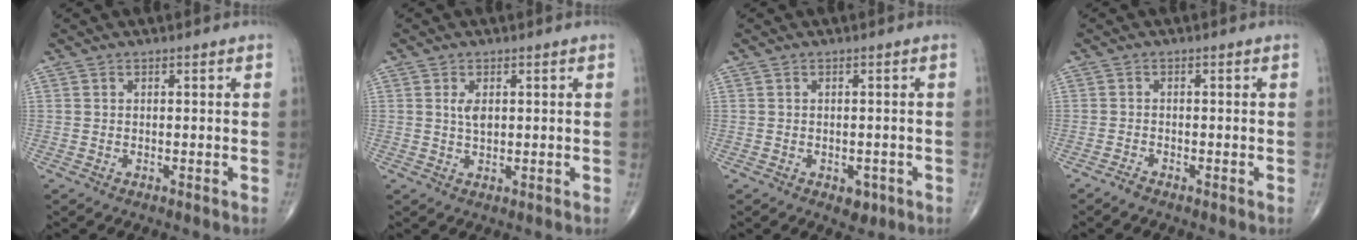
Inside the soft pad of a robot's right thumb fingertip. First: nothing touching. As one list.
[{"total": 2.3, "force": [0.6, 1.2, 1.9], "torque": [-0.032, -0.004, 0.012]}, {"total": 2.6, "force": [-1.1, 1.7, 1.6], "torque": [-0.007, 0.001, -0.008]}, {"total": 1.1, "force": [-1.0, 0.1, 0.4], "torque": [-0.013, 0.002, -0.022]}]